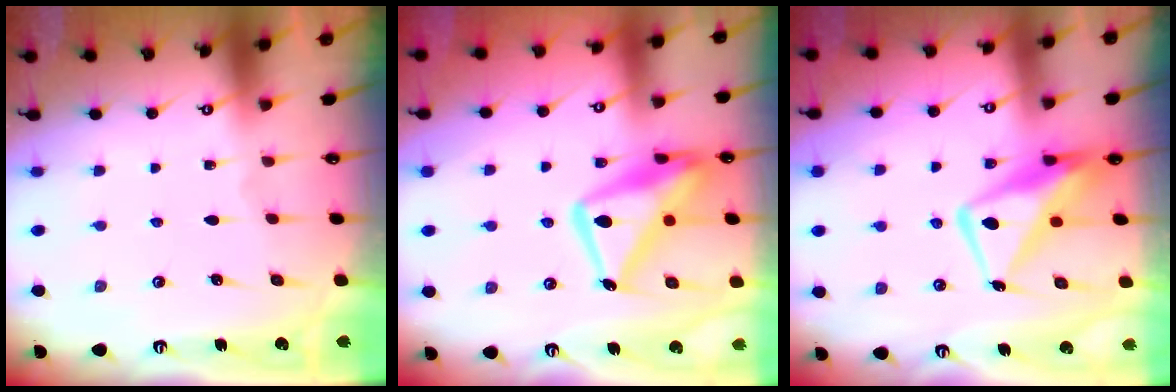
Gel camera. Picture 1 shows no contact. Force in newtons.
{"total": 17.1, "press": 17.0, "slide": 1.7}
{"total": 11.9, "press": 11.9, "slide": 1.1}